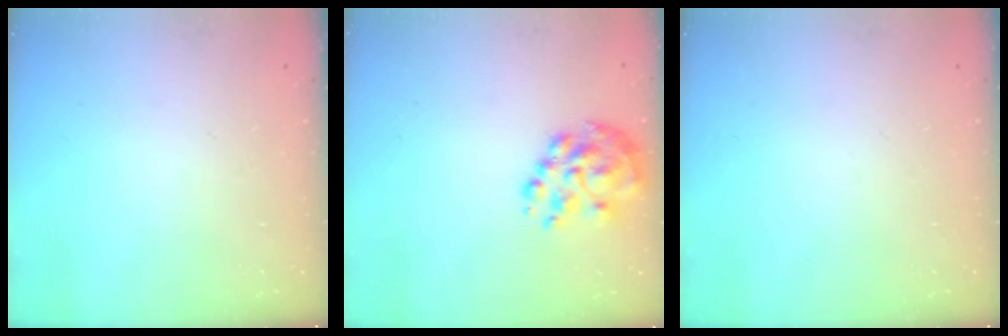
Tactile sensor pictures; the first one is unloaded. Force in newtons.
{"total": 8.8, "press": 8.4, "slide": 2.7}
{"total": 0.0}